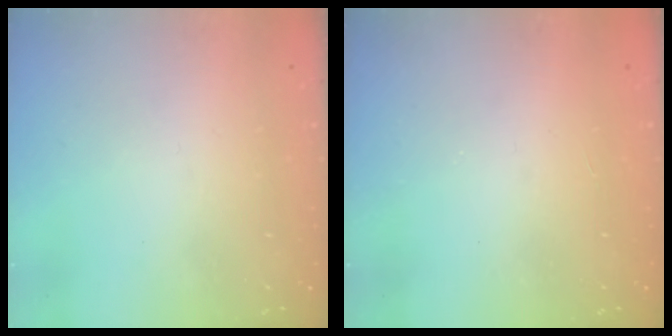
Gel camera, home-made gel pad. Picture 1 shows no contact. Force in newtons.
{"total": 1.2, "press": 1.1, "slide": 0.2}